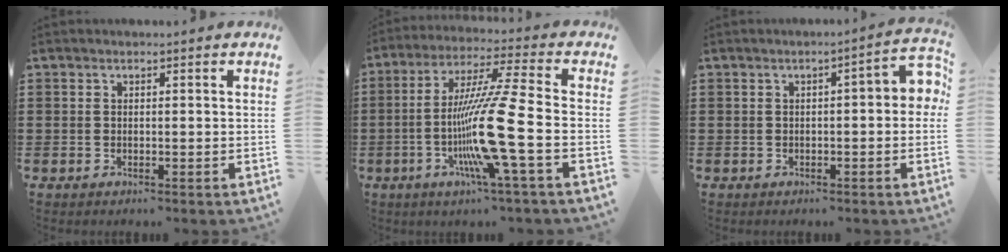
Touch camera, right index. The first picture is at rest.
{"total": 14.5, "force": [-4.2, -0.8, 13.8], "torque": [-0.282, -0.020, -0.089]}
{"total": 3.1, "force": [-0.5, 0.7, 2.9], "torque": [-0.044, 0.001, -0.013]}